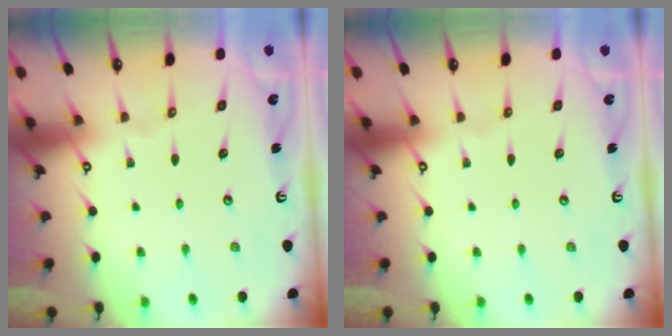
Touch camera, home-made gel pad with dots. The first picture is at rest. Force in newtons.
{"total": 0.0}